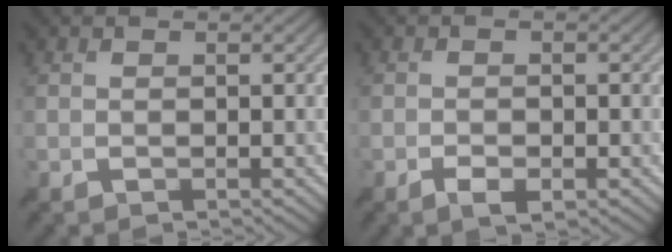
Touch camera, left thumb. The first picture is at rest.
{"total": 2.1, "force": [-1.3, 0.7, 1.5], "torque": [-0.023, -0.003, -0.023]}